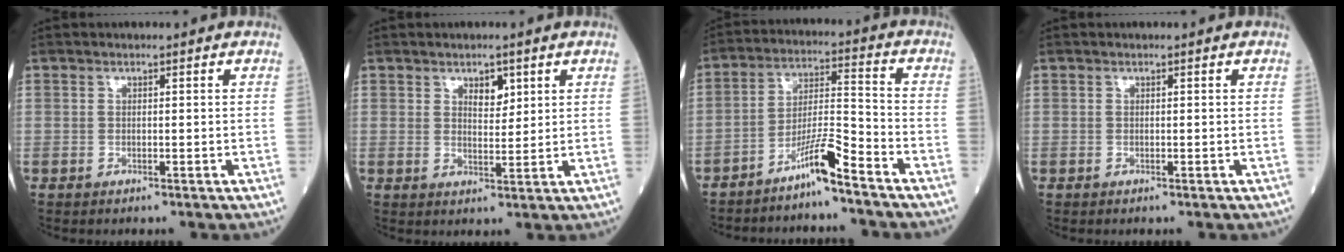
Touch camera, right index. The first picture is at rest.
{"total": 3.2, "force": [1.8, 1.5, 2.2], "torque": [-0.032, -0.001, 0.031]}
{"total": 7.2, "force": [-5.5, -0.1, 4.6], "torque": [-0.087, 0.001, -0.104]}
{"total": 0.0}